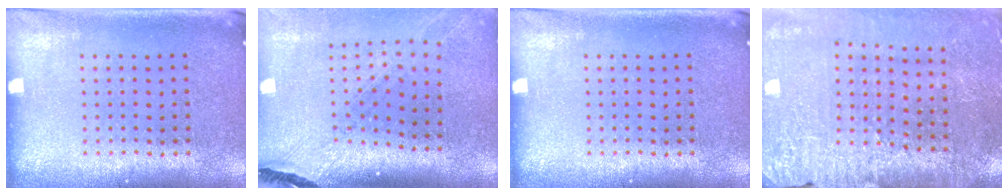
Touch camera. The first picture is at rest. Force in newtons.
{"total": 1.8, "press": 1.6, "slide": 0.9}
{"total": 0.0}
{"total": 3.0, "press": 3.0, "slide": 0.3}